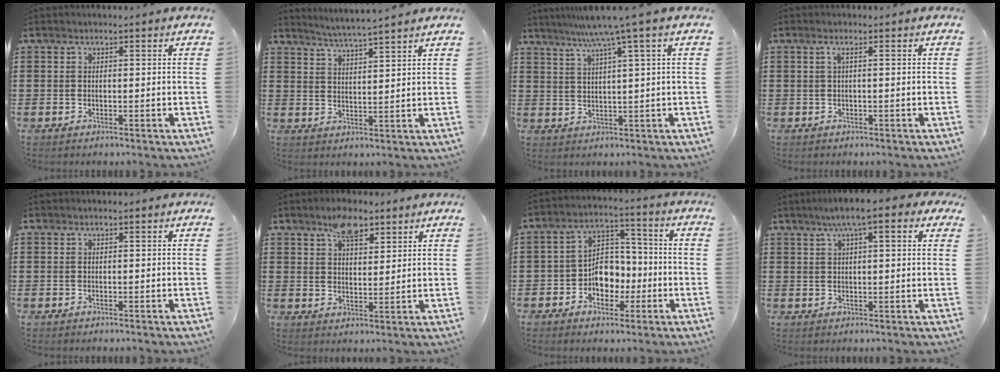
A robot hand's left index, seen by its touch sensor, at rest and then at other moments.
{"total": 3.7, "force": [3.5, -0.9, 0.7], "torque": [-0.025, -0.018, 0.061]}
{"total": 6.4, "force": [3.8, -1.0, 5.1], "torque": [-0.107, -0.010, 0.061]}
{"total": 1.1, "force": [0.0, 0.0, 1.1], "torque": [-0.021, -0.001, 0.000]}
{"total": 0.0}
{"total": 6.6, "force": [4.3, 3.1, 4.0], "torque": [-0.065, 0.002, 0.075]}
{"total": 6.6, "force": [-2.0, 5.3, 3.4], "torque": [-0.061, 0.016, -0.037]}
{"total": 6.2, "force": [3.4, 0.9, 5.0], "torque": [-0.096, 0.007, 0.056]}